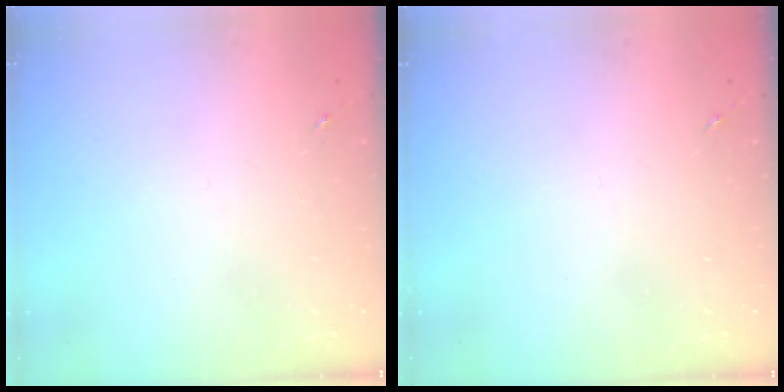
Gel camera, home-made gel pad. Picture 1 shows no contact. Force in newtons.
{"total": 0.0}